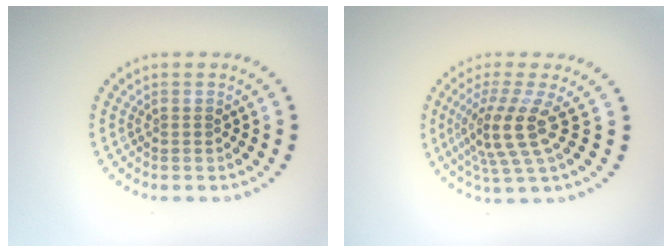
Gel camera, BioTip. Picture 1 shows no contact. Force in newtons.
{"total": 4.3, "press": 3.1, "slide": 3.0}